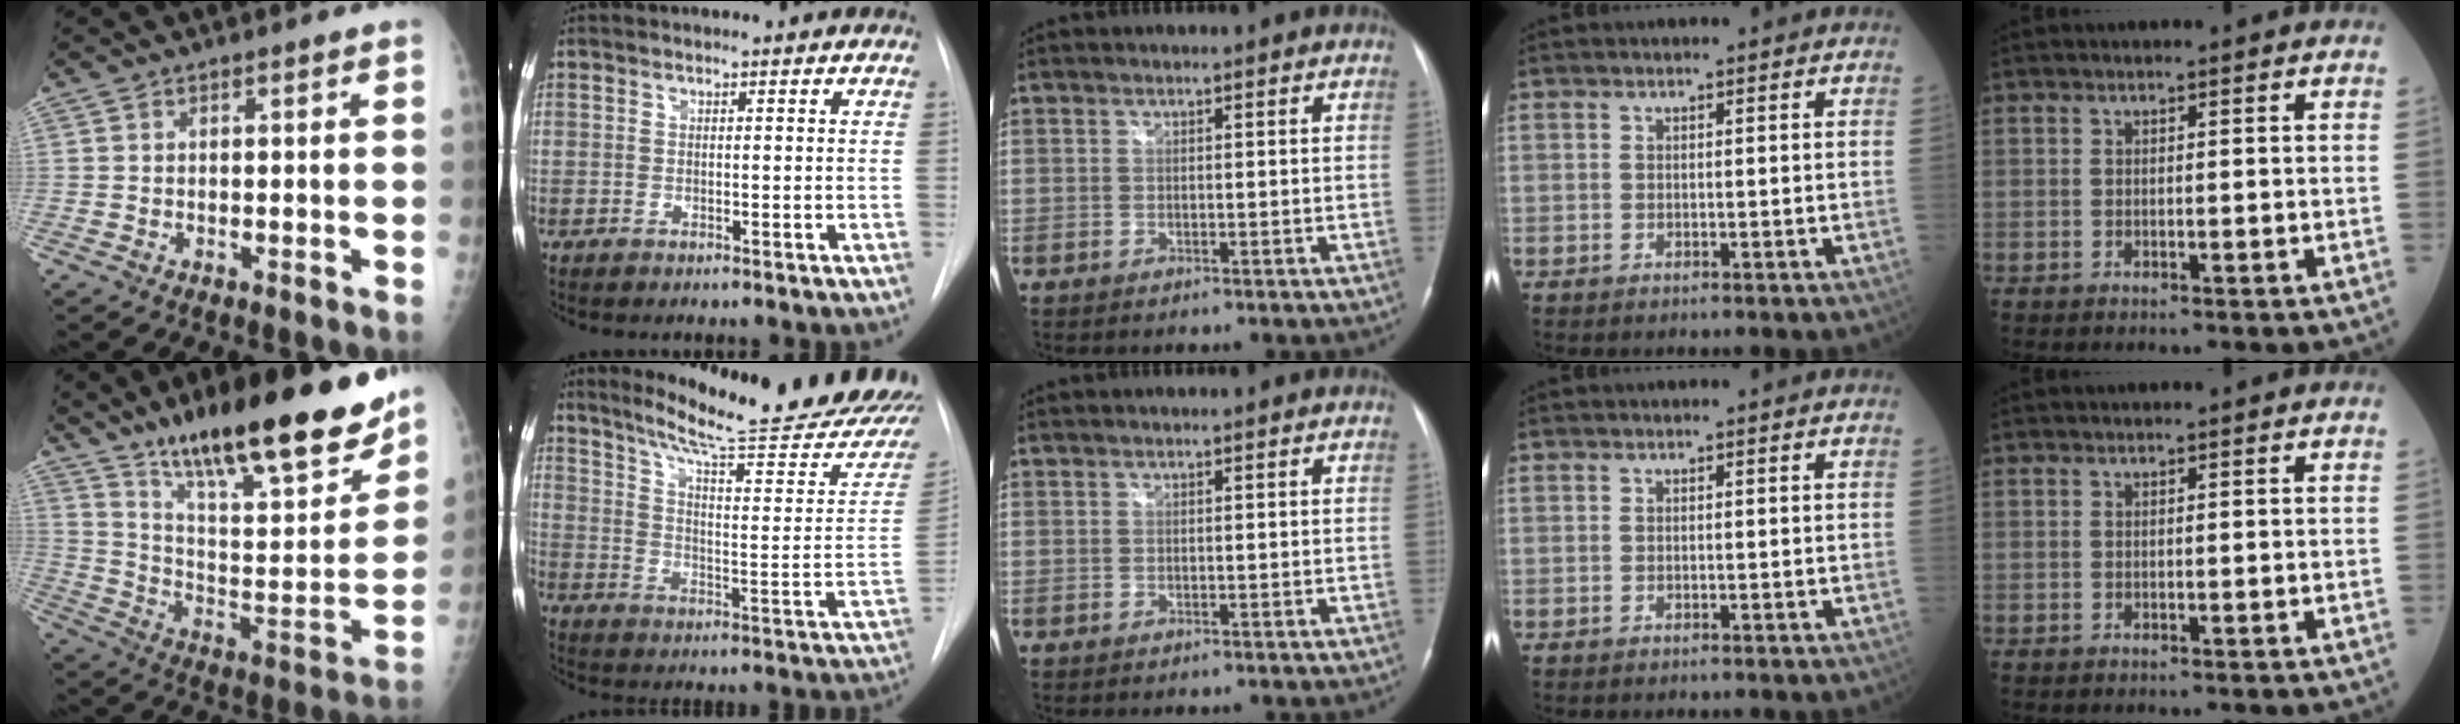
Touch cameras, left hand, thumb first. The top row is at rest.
{"thumb": {"total": 28.5, "force": [20.1, 6.9, 19.0], "torque": [-0.260, -0.074, 0.320]}, "index": {"total": 25.8, "force": [22.8, 1.1, 12.1], "torque": [-0.173, -0.105, 0.292]}}